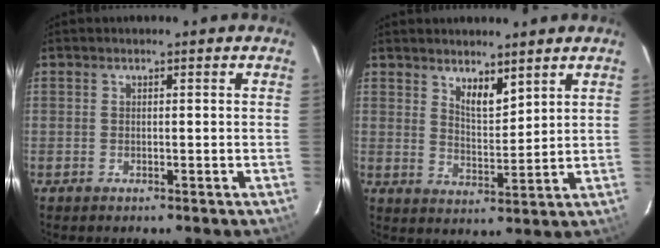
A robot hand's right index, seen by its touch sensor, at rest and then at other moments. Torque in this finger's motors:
{"motor_torque": [0.09, 0.21, 0.03, 0.04]}